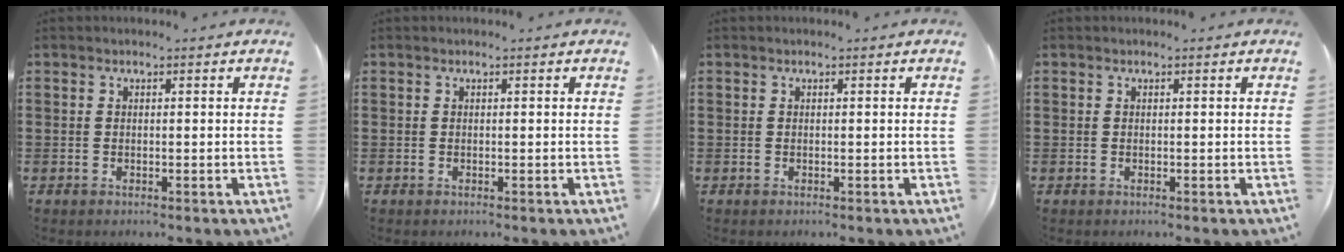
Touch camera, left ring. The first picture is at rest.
{"total": 0.0}
{"total": 0.0}
{"total": 0.0}